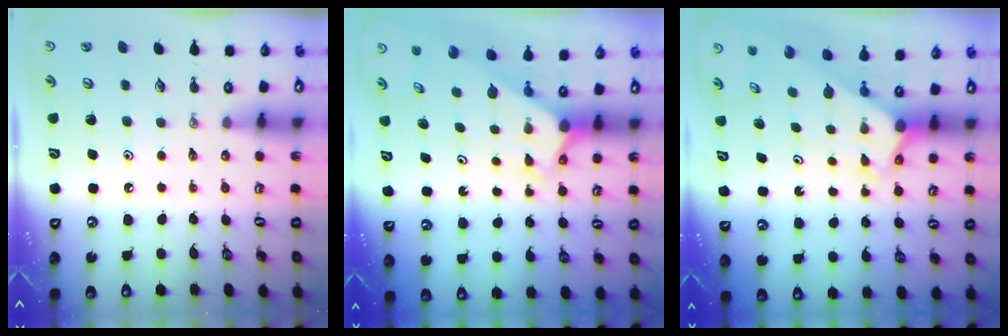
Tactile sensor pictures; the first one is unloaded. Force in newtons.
{"total": 2.6, "press": 2.6, "slide": 0.2}
{"total": 2.6, "press": 2.6, "slide": 0.2}